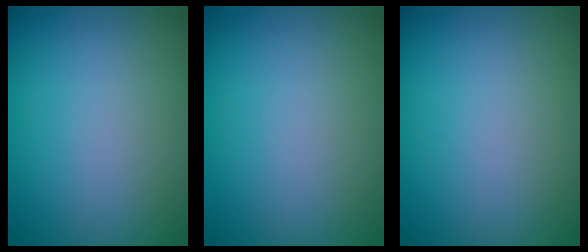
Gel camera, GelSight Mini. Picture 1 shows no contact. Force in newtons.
{"total": 0.0}
{"total": 0.0}